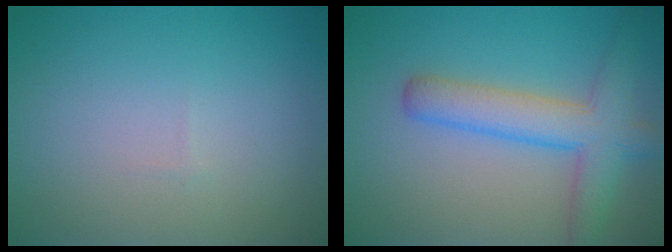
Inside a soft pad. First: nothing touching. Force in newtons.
{"total": 5.3, "press": 5.3, "slide": 0.3}